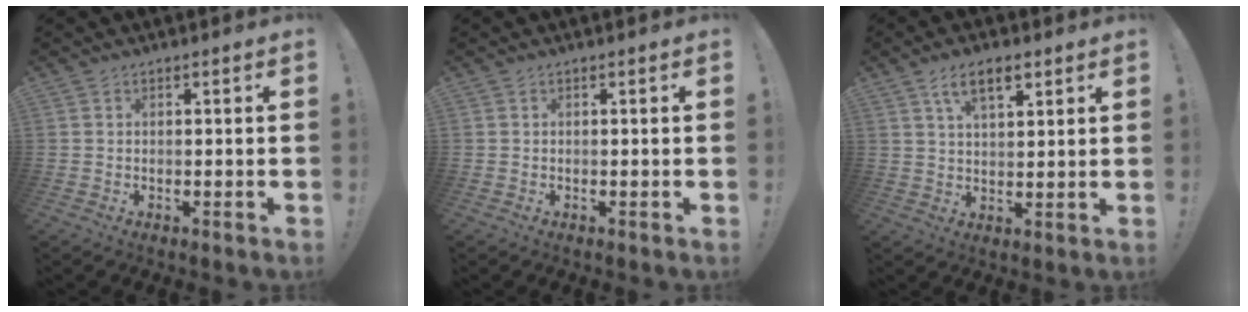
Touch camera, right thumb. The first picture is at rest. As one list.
[{"total": 0.0}, {"total": 7.4, "force": [4.1, 3.2, 5.3], "torque": [-0.084, -0.008, 0.072]}]